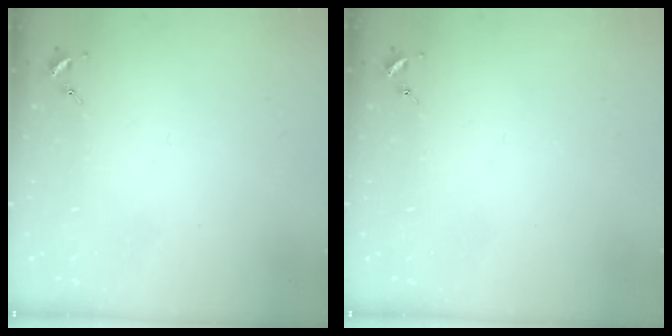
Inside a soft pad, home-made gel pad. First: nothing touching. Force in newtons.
{"total": 0.0}